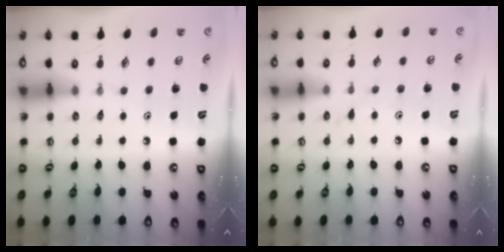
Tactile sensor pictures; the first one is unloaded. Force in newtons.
{"total": 4.6, "press": 4.6, "slide": 0.7}